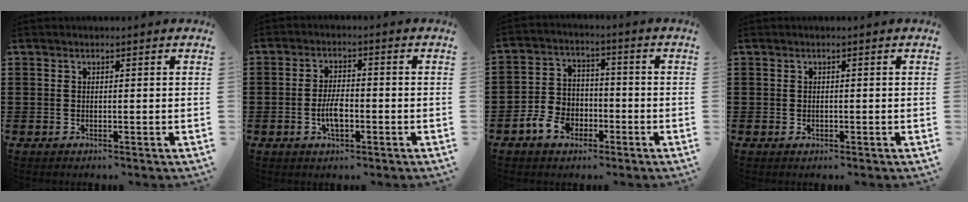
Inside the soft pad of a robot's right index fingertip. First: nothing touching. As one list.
[{"total": 4.6, "force": [-1.3, 1.9, 4.0], "torque": [-0.085, 0.002, -0.025]}, {"total": 6.3, "force": [-3.2, 4.6, 2.9], "torque": [-0.074, 0.015, -0.063]}, {"total": 0.6, "force": [-0.3, 0.5, 0.3], "torque": [-0.006, -0.001, -0.007]}]